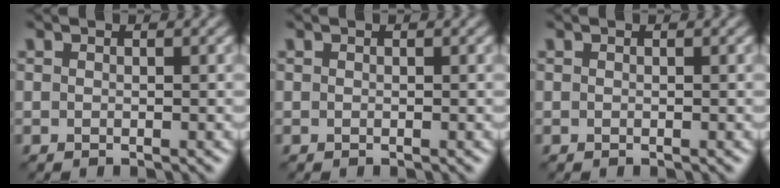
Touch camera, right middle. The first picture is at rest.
{"total": 0.0}
{"total": 0.0}